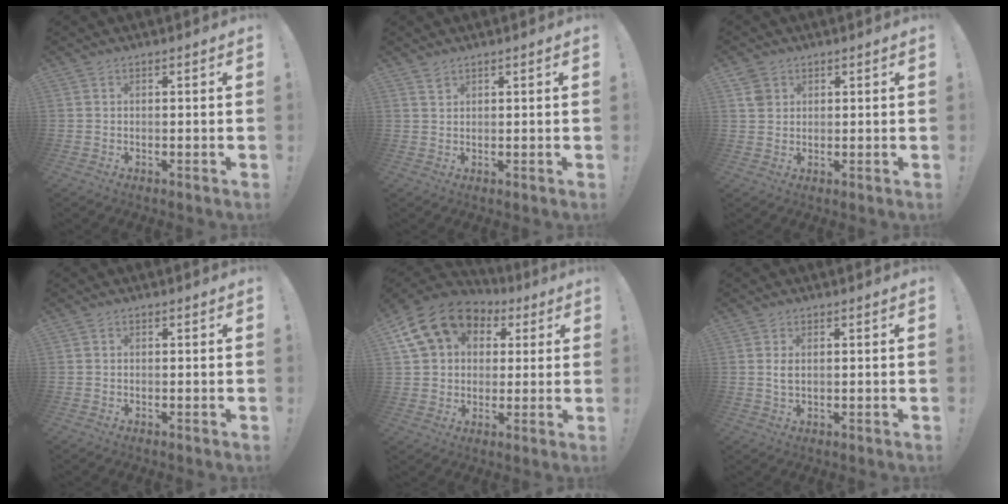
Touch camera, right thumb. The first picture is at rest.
{"total": 1.6, "force": [1.3, 0.8, 0.5], "torque": [0.005, -0.009, 0.022]}
{"total": 3.6, "force": [1.9, 2.9, 1.0], "torque": [-0.014, -0.003, 0.037]}
{"total": 0.0}
{"total": 16.5, "force": [7.2, 12.4, 8.1], "torque": [-0.125, -0.028, 0.141]}
{"total": 2.3, "force": [0.4, 1.1, 2.0], "torque": [-0.036, 0.000, 0.006]}